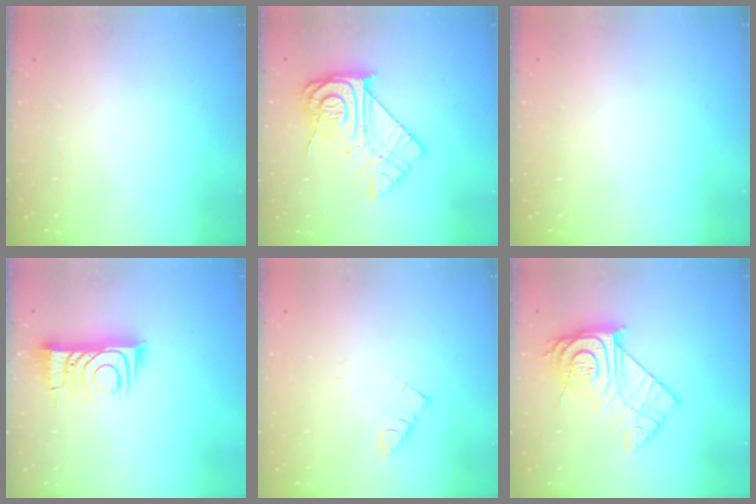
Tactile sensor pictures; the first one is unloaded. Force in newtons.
{"total": 17.0, "press": 16.9, "slide": 1.6}
{"total": 0.0}
{"total": 9.8, "press": 9.7, "slide": 1.0}
{"total": 2.4, "press": 2.4, "slide": 0.4}
{"total": 16.3, "press": 16.2, "slide": 1.2}